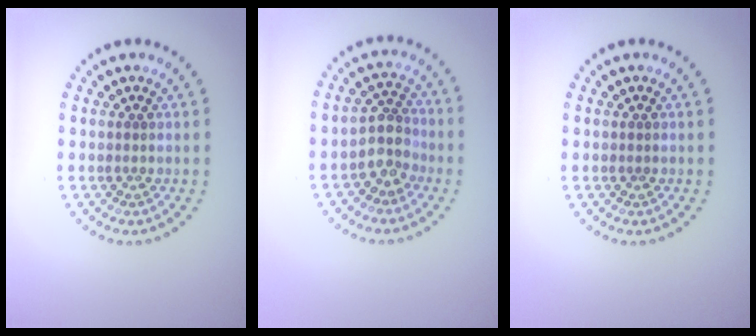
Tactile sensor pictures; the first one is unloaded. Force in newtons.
{"total": 2.6, "press": 2.2, "slide": 1.4}
{"total": 0.0}